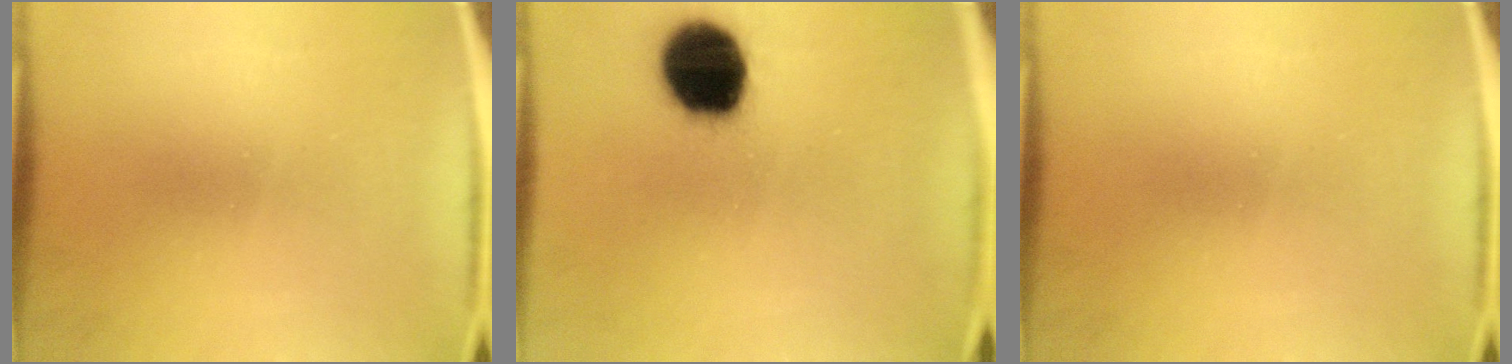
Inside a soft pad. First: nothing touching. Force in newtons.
{"total": 18.1}
{"total": 0.0}